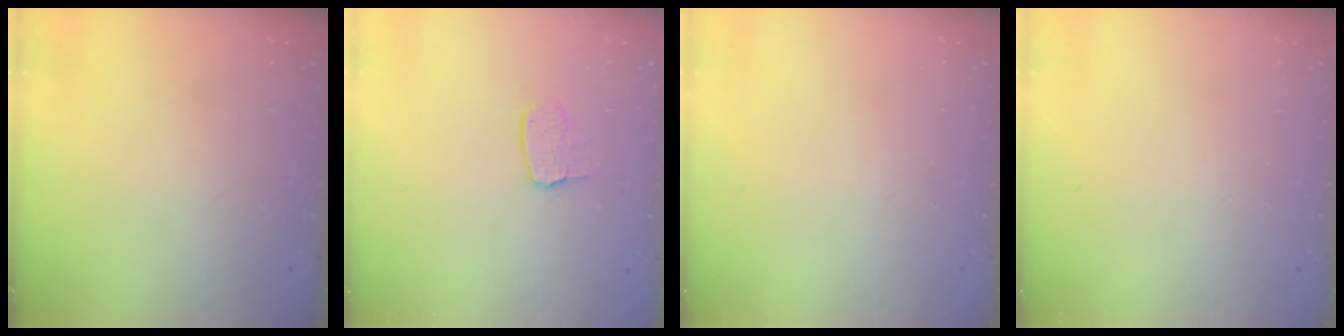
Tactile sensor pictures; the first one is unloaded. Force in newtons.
{"total": 3.0, "press": 3.0, "slide": 0.2}
{"total": 0.0}
{"total": 0.0}